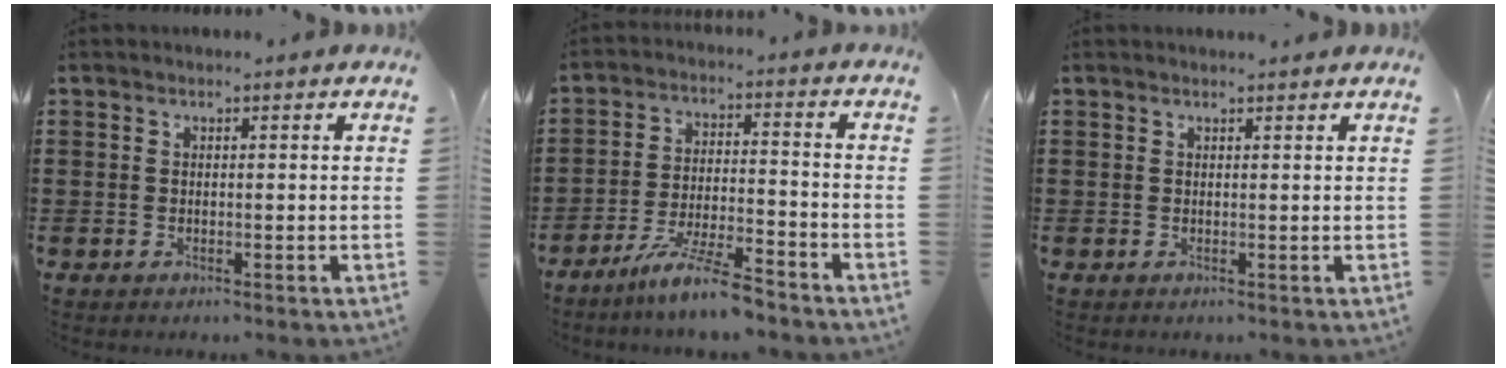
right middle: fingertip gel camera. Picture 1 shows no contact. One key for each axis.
{"total": 7.7, "fx": -6.5, "fy": 0.2, "fz": 4.2, "tx": -0.092, "ty": -0.010, "tz": -0.123}
{"total": 0.5, "fx": 0.5, "fy": -0.1, "fz": 0.1, "tx": 0.004, "ty": -0.004, "tz": 0.008}